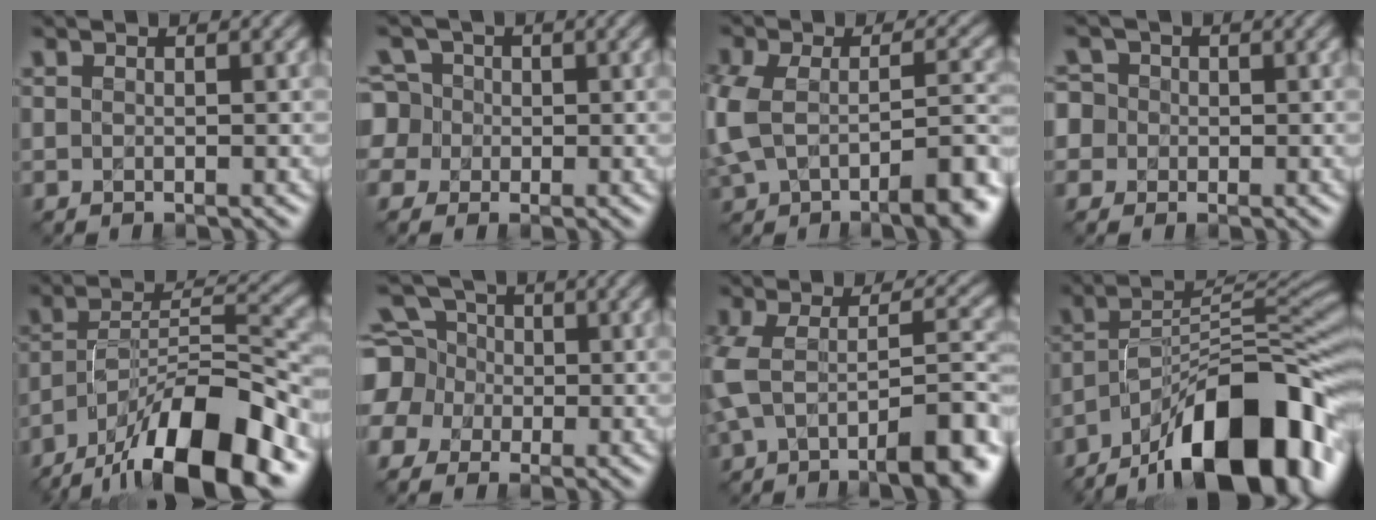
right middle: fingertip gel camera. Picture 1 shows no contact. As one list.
[{"total": 5.7, "force": [0.0, 5.4, 1.8], "torque": [-0.045, 0.035, -0.031]}, {"total": 8.7, "force": [-3.6, 4.1, 6.8], "torque": [-0.138, -0.023, -0.063]}, {"total": 5.6, "force": [0.1, 5.3, 1.9], "torque": [-0.045, 0.033, -0.029]}, {"total": 14.1, "force": [-9.6, 4.1, 9.5], "torque": [-0.157, 0.012, -0.174]}, {"total": 10.4, "force": [-0.1, 9.3, 4.6], "torque": [-0.129, 0.021, -0.043]}, {"total": 9.7, "force": [-4.1, 3.9, 7.8], "torque": [-0.144, -0.014, -0.070]}, {"total": 15.7, "force": [-10.0, 5.5, 10.8], "torque": [-0.161, 0.011, -0.172]}]